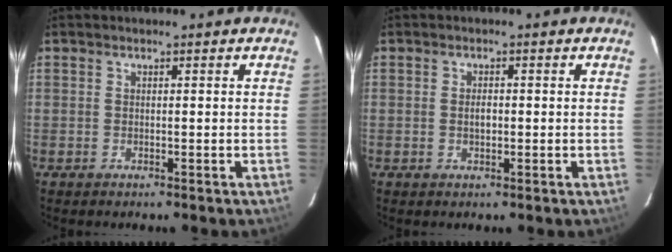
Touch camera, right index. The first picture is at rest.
{"total": 1.6, "force": [-0.2, 1.0, 1.2], "torque": [-0.020, 0.001, -0.003]}